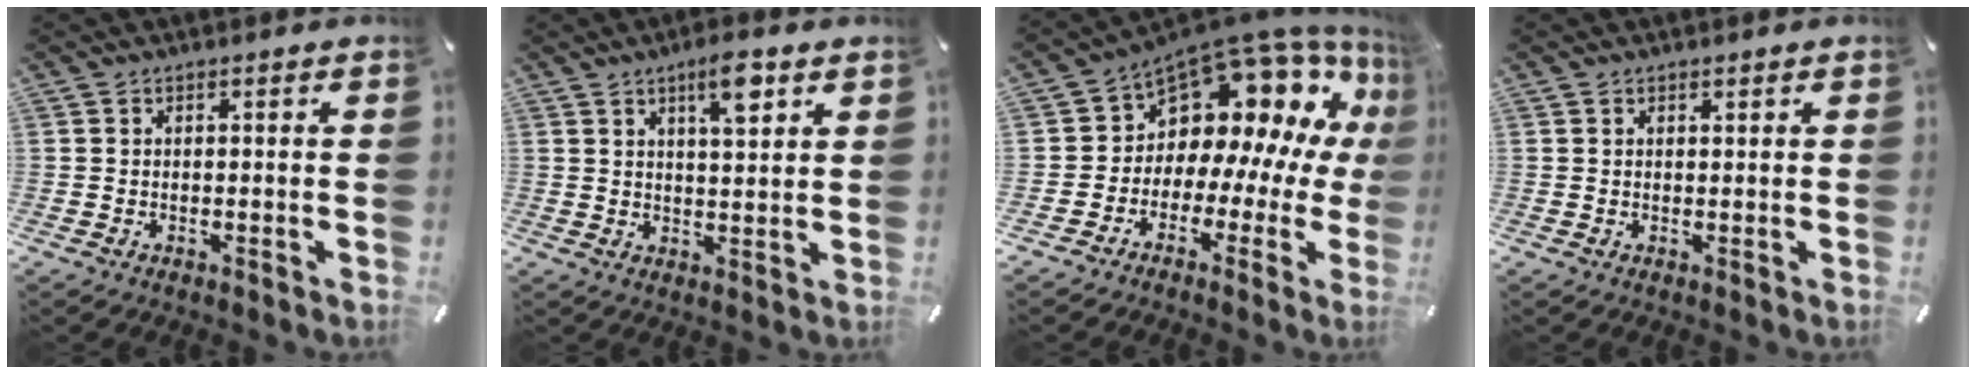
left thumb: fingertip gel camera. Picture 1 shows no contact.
{"total": 6.9, "force": [4.1, 1.8, 5.3], "torque": [-0.081, -0.014, 0.063]}
{"total": 11.9, "force": [7.1, 7.9, 5.1], "torque": [-0.081, -0.085, 0.123]}
{"total": 0.6, "force": [0.5, 0.3, 0.2], "torque": [-0.003, 0.000, 0.010]}